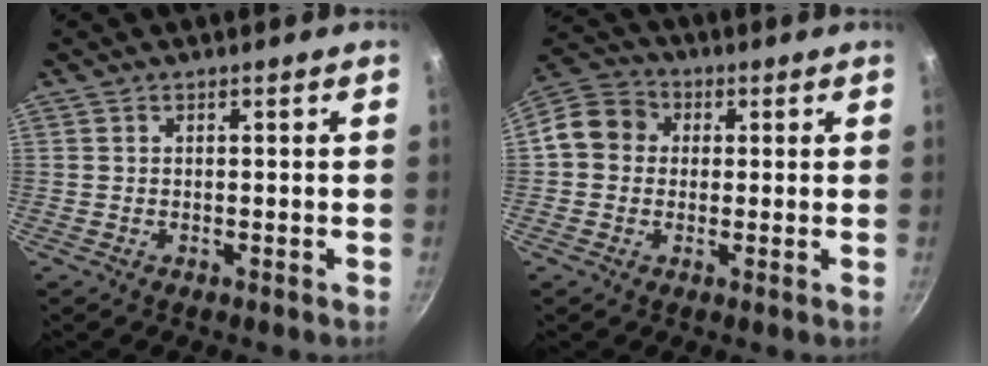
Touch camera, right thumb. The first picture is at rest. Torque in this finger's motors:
{"motor_torque": [0.51, 1.42, 0.38, -0.60, 0.03]}